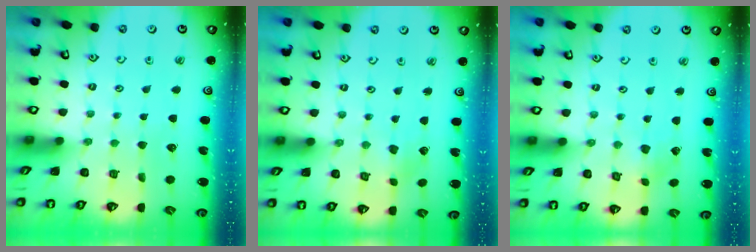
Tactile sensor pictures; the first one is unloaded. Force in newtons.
{"total": 1.7, "press": 1.7, "slide": 0.3}
{"total": 1.5, "press": 1.5, "slide": 0.2}